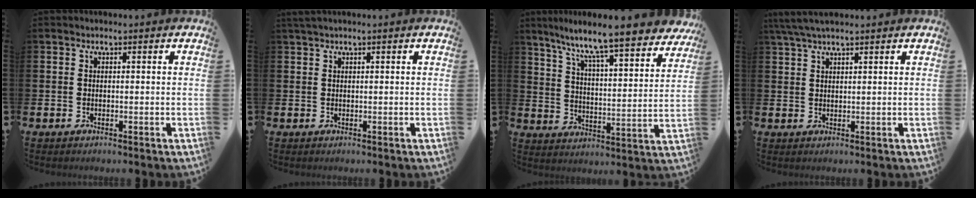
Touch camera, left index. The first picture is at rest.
{"total": 1.0, "force": [0.8, 0.0, 0.6], "torque": [-0.013, 0.003, 0.014]}
{"total": 9.3, "force": [8.4, 0.3, 3.9], "torque": [-0.109, -0.062, 0.139]}
{"total": 3.7, "force": [3.1, 0.6, 1.8], "torque": [-0.044, -0.003, 0.057]}